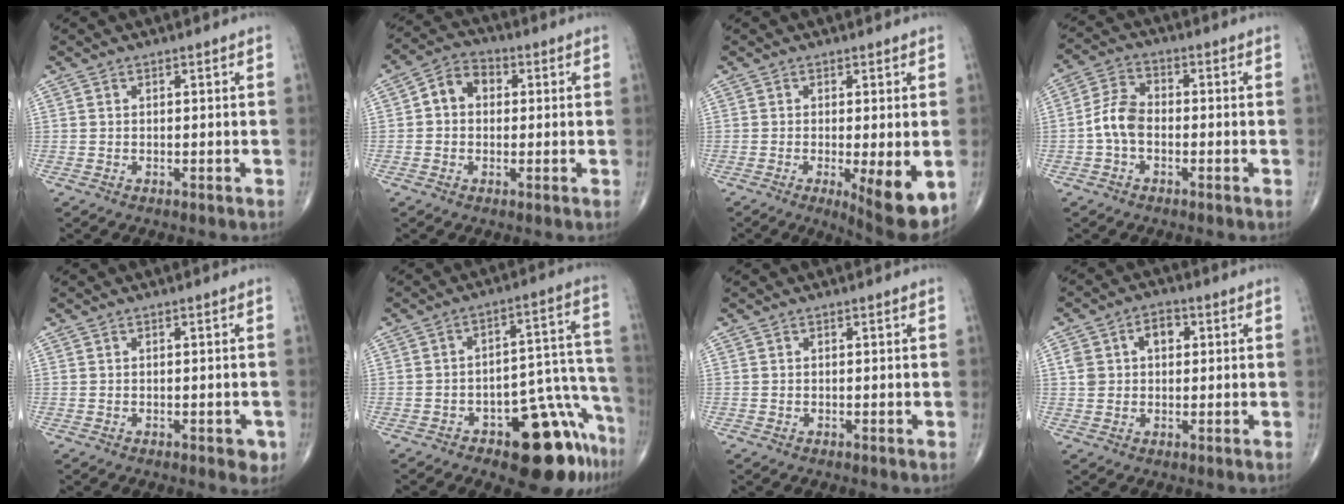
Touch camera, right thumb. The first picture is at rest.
{"total": 6.5, "force": [0.6, 5.1, 3.9], "torque": [-0.048, 0.020, 0.001]}
{"total": 9.6, "force": [-2.5, 2.6, 8.9], "torque": [-0.127, -0.024, -0.032]}
{"total": 6.3, "force": [-1.5, 4.0, 4.7], "torque": [-0.090, 0.022, -0.041]}
{"total": 2.5, "force": [-1.1, 1.3, 1.9], "torque": [-0.009, 0.001, -0.013]}
{"total": 15.3, "force": [-9.3, 6.1, 10.6], "torque": [-0.087, 0.091, -0.126]}
{"total": 0.0}
{"total": 6.7, "force": [1.6, 4.9, 4.3], "torque": [-0.052, 0.012, 0.025]}